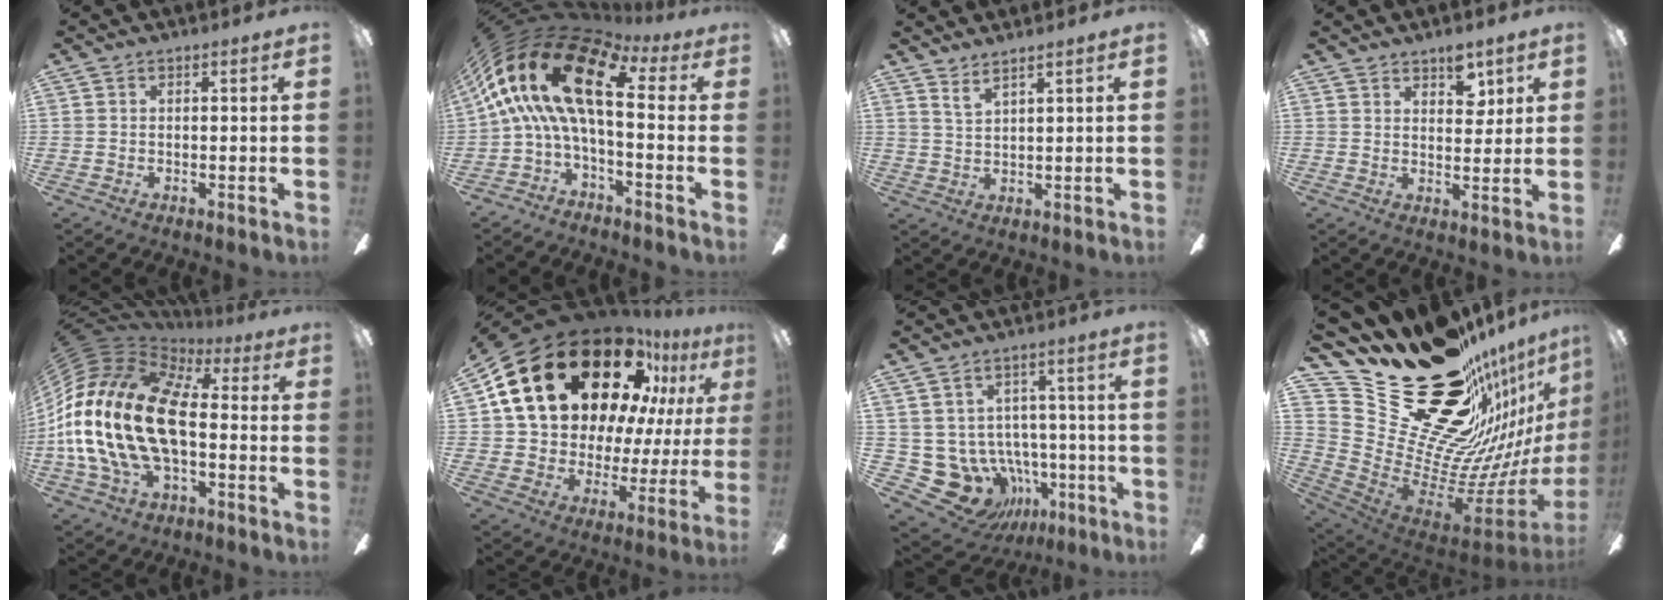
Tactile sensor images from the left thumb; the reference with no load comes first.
{"total": 21.1, "force": [3.6, 9.6, 18.5], "torque": [-0.370, -0.016, 0.061]}
{"total": 3.1, "force": [2.8, -0.3, 1.2], "torque": [-0.031, -0.011, 0.051]}
{"total": 6.6, "force": [4.4, 3.5, 3.4], "torque": [-0.020, -0.021, 0.071]}
{"total": 26.4, "force": [-1.4, 14.8, 21.8], "torque": [-0.476, 0.025, -0.023]}
{"total": 29.7, "force": [15.6, 17.2, 18.5], "torque": [-0.321, -0.088, 0.297]}
{"total": 11.8, "force": [-3.6, 10.3, 4.5], "torque": [-0.125, 0.003, -0.039]}
{"total": 32.1, "force": [20.2, 18.0, 17.3], "torque": [-0.217, -0.199, 0.431]}